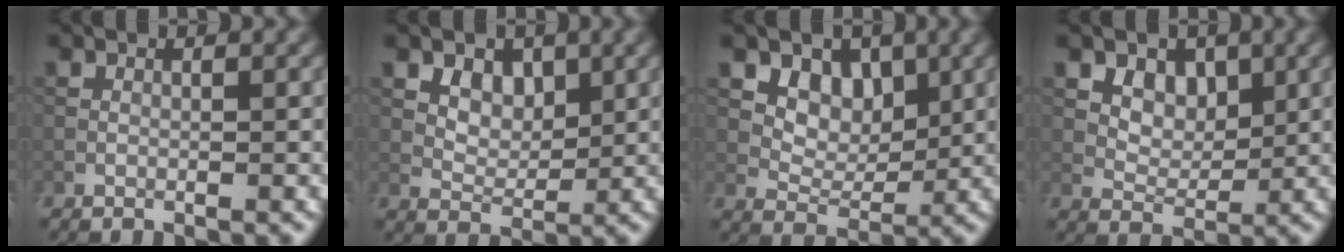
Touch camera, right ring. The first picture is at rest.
{"total": 2.8, "force": [1.1, 2.2, 1.5], "torque": [-0.029, -0.020, 0.034]}
{"total": 4.4, "force": [1.8, 3.4, 2.1], "torque": [-0.035, -0.024, 0.048]}
{"total": 3.3, "force": [1.4, 2.6, 1.7], "torque": [-0.031, -0.021, 0.043]}